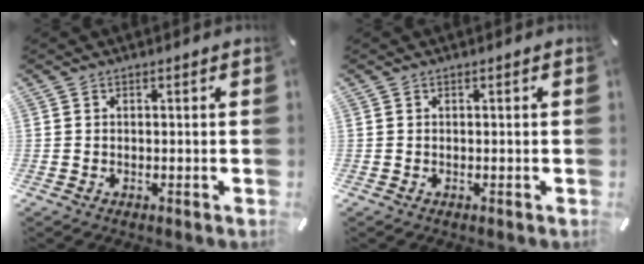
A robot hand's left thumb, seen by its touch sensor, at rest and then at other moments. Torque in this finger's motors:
{"motor_torque": [-0.26, -0.12, -0.02, 0.11, 0.01]}